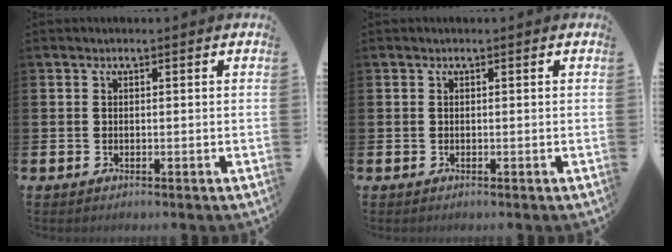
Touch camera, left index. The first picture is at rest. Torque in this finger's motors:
{"motor_torque": [-0.01, 0.02, 0.00, 0.00]}